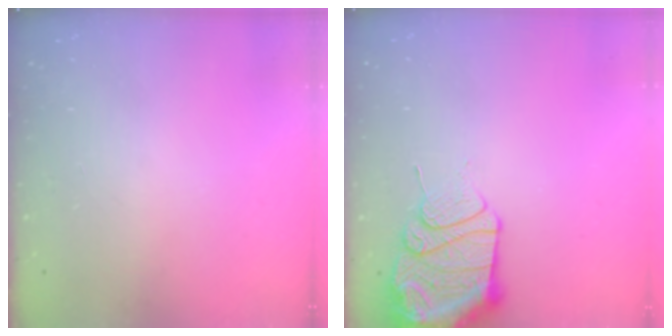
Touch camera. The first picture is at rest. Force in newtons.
{"total": 13.8, "press": 13.5, "slide": 2.9}